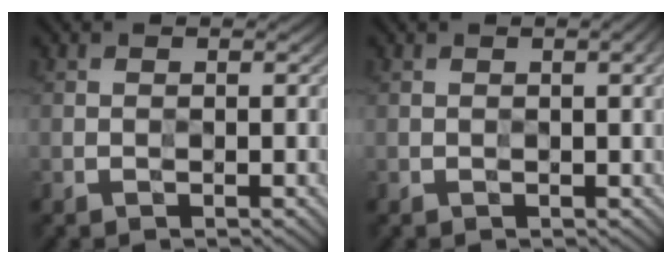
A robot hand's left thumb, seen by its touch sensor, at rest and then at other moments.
{"total": 2.2, "force": [0.6, 0.4, 2.1], "torque": [-0.032, 0.006, 0.008]}